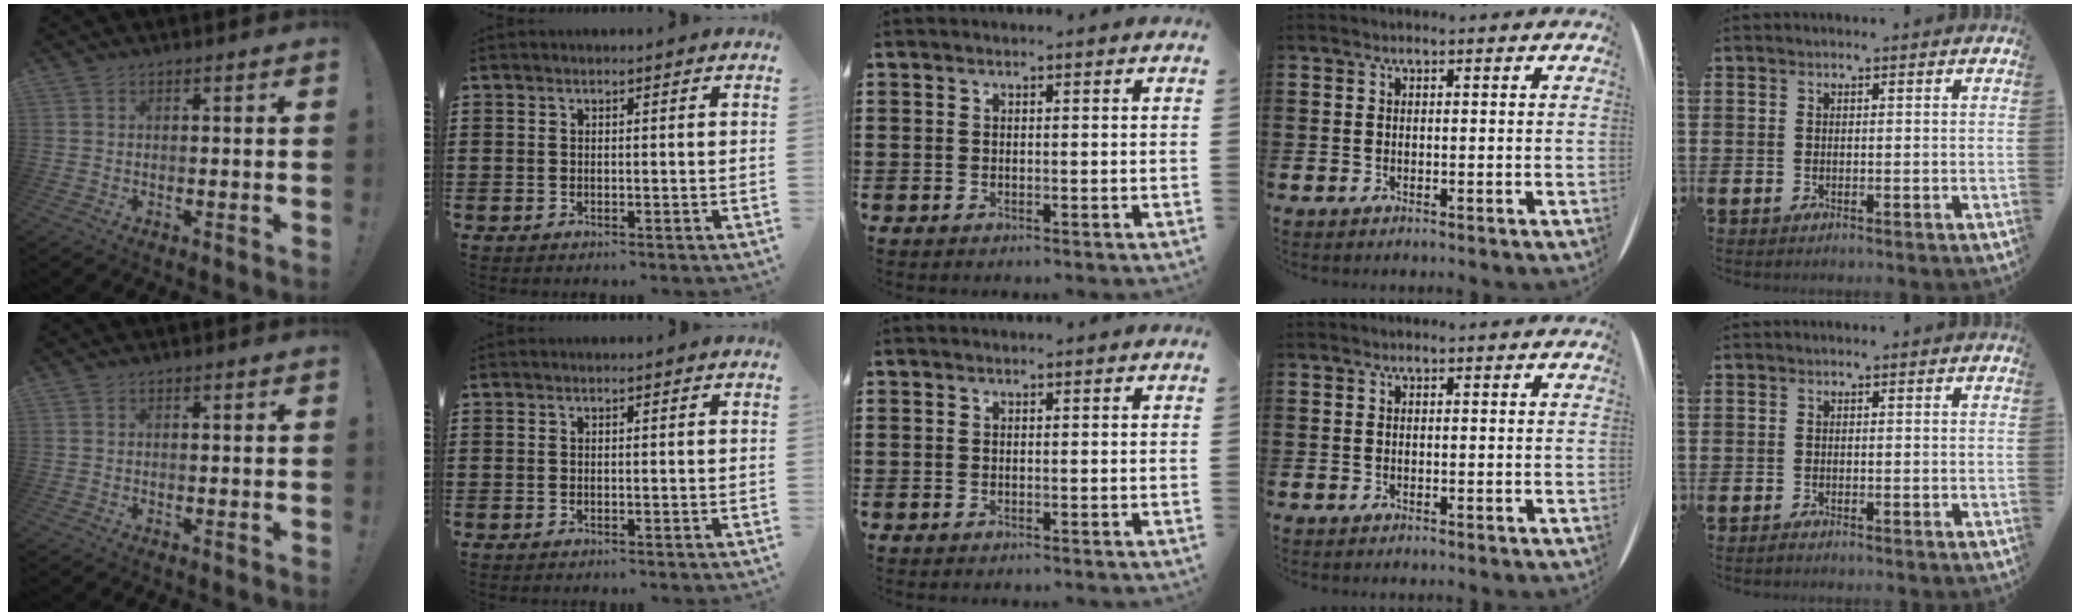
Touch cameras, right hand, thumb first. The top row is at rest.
{}